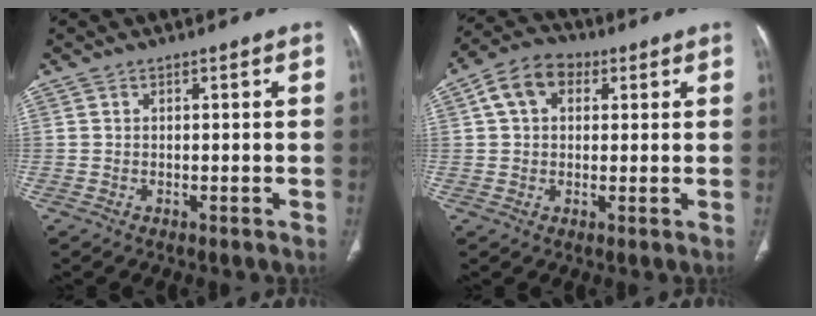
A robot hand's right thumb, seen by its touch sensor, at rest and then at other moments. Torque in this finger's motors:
{"motor_torque": [-0.39, 0.49, 0.51, 0.29, 0.03]}